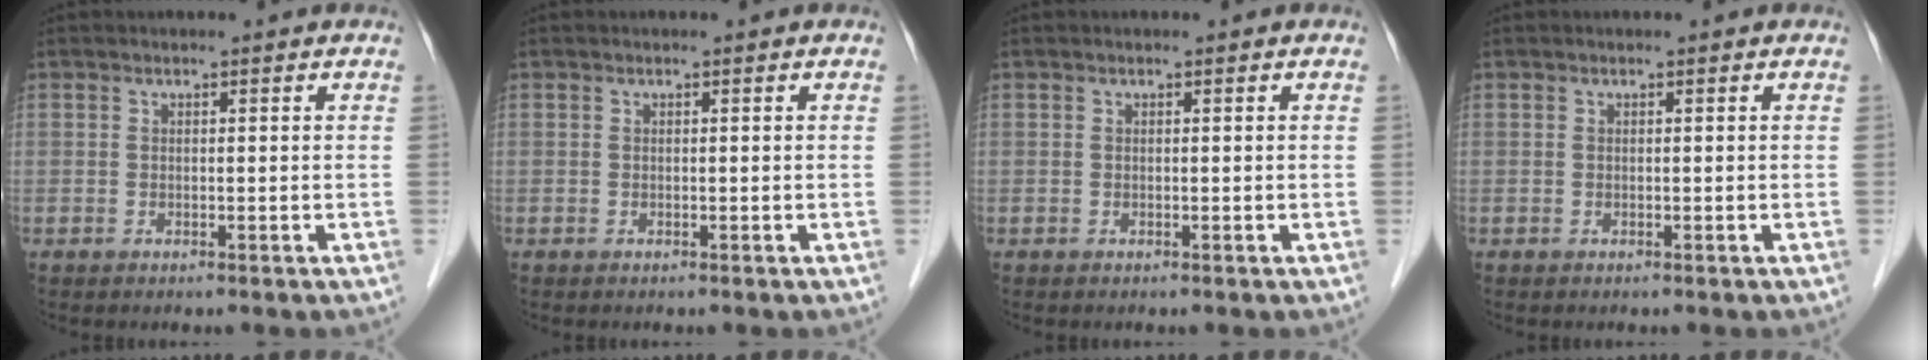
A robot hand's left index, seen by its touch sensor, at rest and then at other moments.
{"total": 0.0}
{"total": 0.0}
{"total": 0.0}